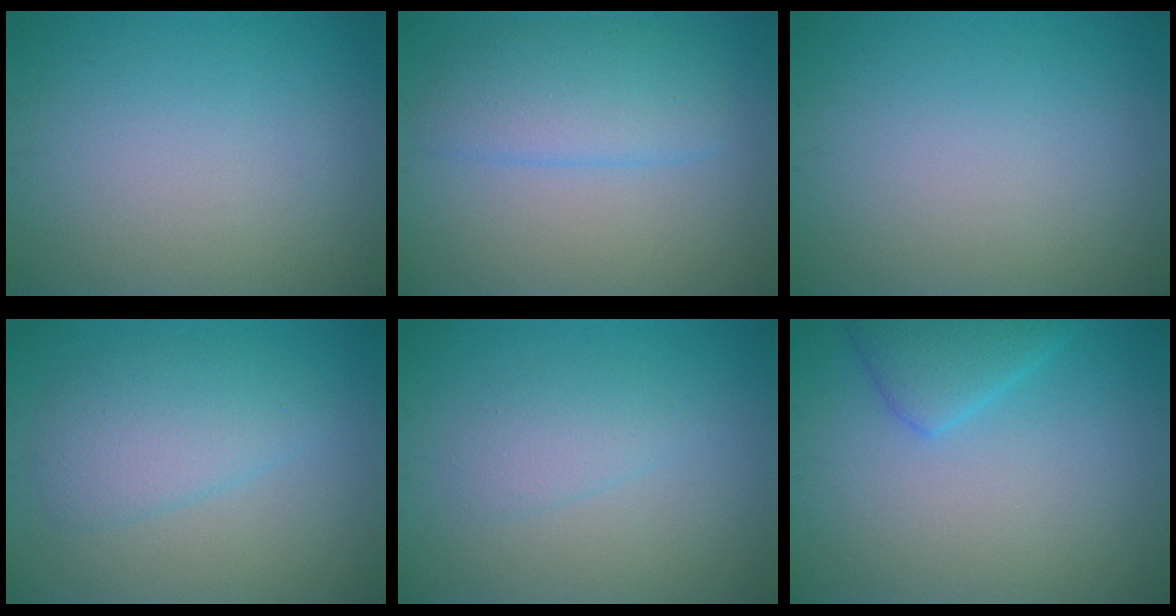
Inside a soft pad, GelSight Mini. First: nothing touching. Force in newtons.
{"total": 4.0, "press": 4.0, "slide": 0.4}
{"total": 0.0}
{"total": 3.6, "press": 3.6, "slide": 0.0}
{"total": 1.8, "press": 1.8, "slide": 0.1}
{"total": 3.1, "press": 3.1, "slide": 0.1}